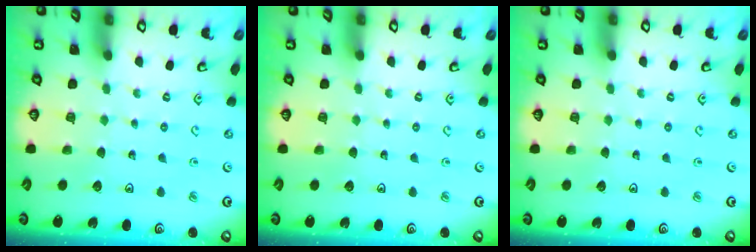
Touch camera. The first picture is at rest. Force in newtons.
{"total": 0.0}
{"total": 0.0}